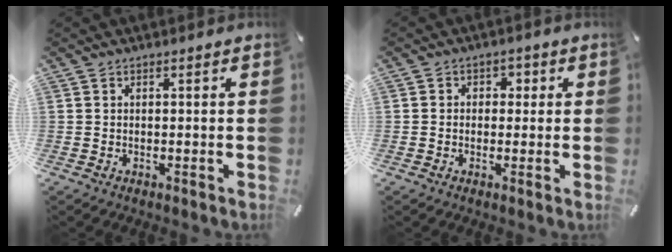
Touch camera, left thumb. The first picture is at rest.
{"total": 2.6, "force": [-0.8, 2.2, 1.0], "torque": [-0.012, 0.010, -0.021]}